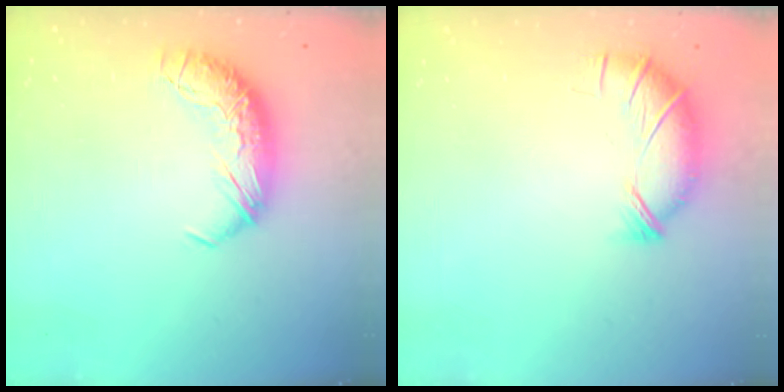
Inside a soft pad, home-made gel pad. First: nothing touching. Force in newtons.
{"total": 4.8, "press": 4.6, "slide": 1.2}